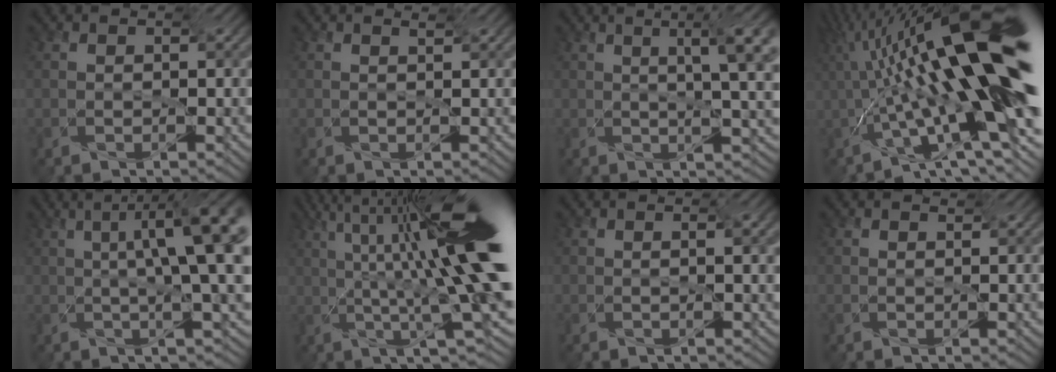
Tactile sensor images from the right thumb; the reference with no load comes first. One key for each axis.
{"total": 1.0, "fx": 1.0, "fy": -0.2, "fz": -0.1, "tx": 0.007, "ty": -0.004, "tz": 0.017}
{"total": 9.7, "fx": 2.5, "fy": 3.0, "fz": 8.8, "tx": -0.111, "ty": 0.033, "tz": 0.035}
{"total": 18.0, "fx": 0.1, "fy": 4.1, "fz": 17.6, "tx": -0.263, "ty": 0.040, "tz": -0.005}
{"total": 12.4, "fx": 2.4, "fy": 3.6, "fz": 11.6, "tx": -0.151, "ty": 0.029, "tz": 0.035}
{"total": 14.6, "fx": 2.7, "fy": 3.0, "fz": 14.0, "tx": -0.242, "ty": 0.025, "tz": 0.059}
{"total": 2.0, "fx": 0.6, "fy": 0.1, "fz": 1.9, "tx": -0.025, "ty": 0.006, "tz": 0.008}
{"total": 0.9, "fx": 0.9, "fy": 0.1, "fz": -0.1, "tx": 0.005, "ty": -0.003, "tz": 0.015}